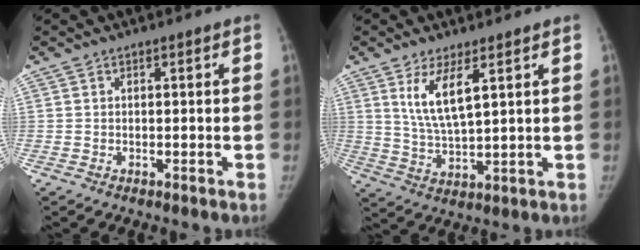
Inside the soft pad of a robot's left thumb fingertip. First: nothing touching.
{"total": 7.7, "force": [3.5, 2.1, 6.5], "torque": [-0.124, -0.030, 0.078]}